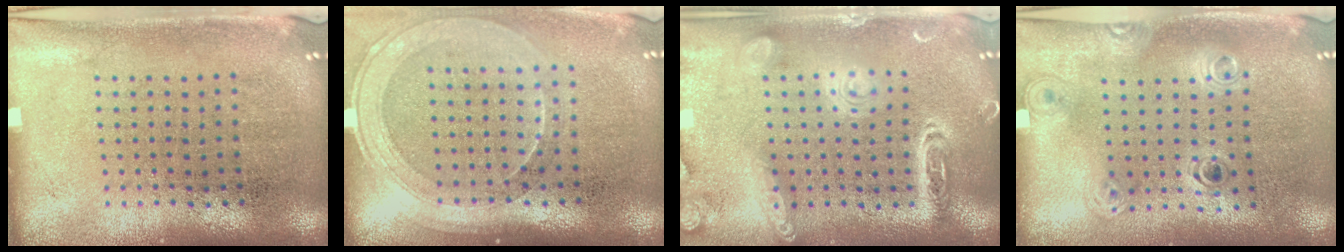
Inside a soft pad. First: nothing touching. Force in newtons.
{"total": 1.8, "press": 1.6, "slide": 0.8}
{"total": 4.0, "press": 4.0, "slide": 0.4}
{"total": 1.2, "press": 1.1, "slide": 0.5}